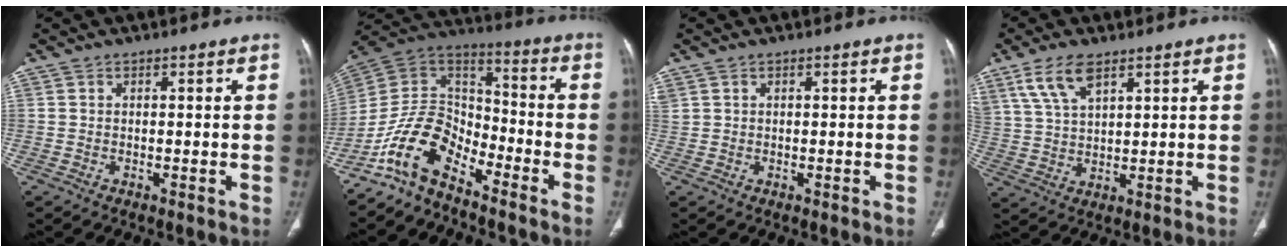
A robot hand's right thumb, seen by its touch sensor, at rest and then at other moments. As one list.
[{"total": 12.3, "force": [-8.8, 6.1, 6.1], "torque": [-0.098, 0.090, -0.183]}, {"total": 0.9, "force": [0.7, 0.6, 0.3], "torque": [-0.006, 0.009, 0.018]}, {"total": 8.0, "force": [4.9, 3.3, 5.3], "torque": [-0.103, -0.014, 0.106]}]